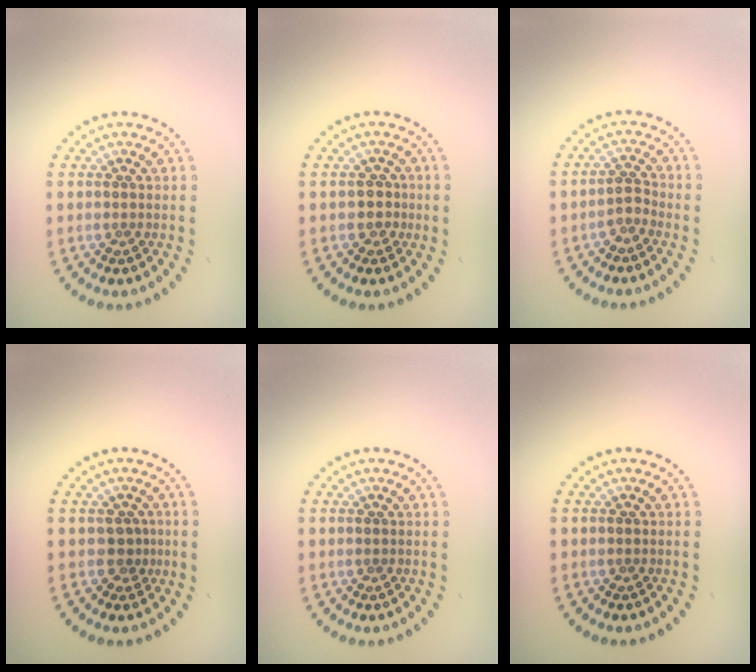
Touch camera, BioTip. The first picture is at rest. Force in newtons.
{"total": 1.5, "press": 1.3, "slide": 0.7}
{"total": 1.4, "press": 1.1, "slide": 0.9}
{"total": 1.7, "press": 1.2, "slide": 1.2}
{"total": 0.0}
{"total": 0.0}